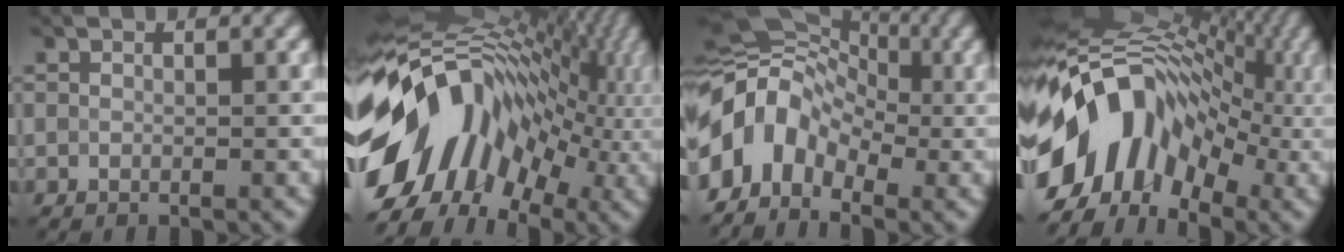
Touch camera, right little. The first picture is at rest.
{"total": 17.2, "force": [-3.2, 11.5, 12.3], "torque": [-0.213, 0.012, -0.062]}
{"total": 8.4, "force": [-2.2, 6.2, 5.2], "torque": [-0.090, 0.022, -0.065]}
{"total": 13.1, "force": [-3.0, 9.3, 8.7], "torque": [-0.137, 0.024, -0.070]}